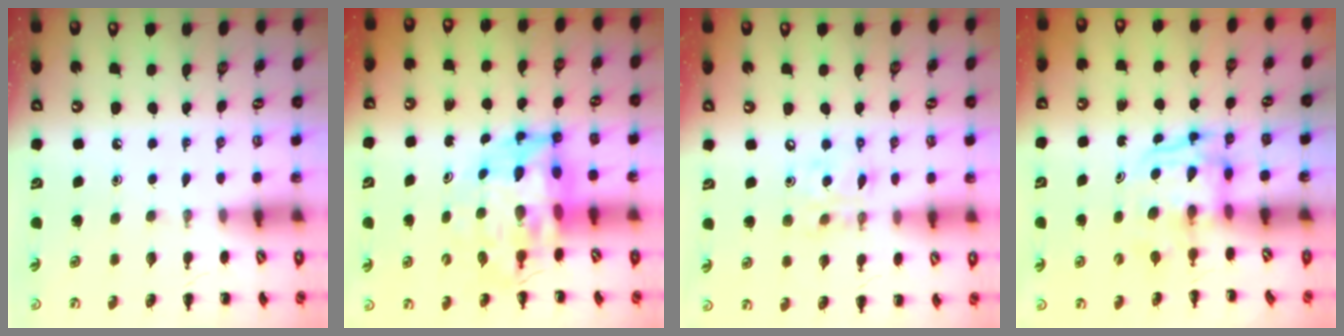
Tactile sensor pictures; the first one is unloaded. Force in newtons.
{"total": 8.8, "press": 8.4, "slide": 2.3}
{"total": 10.8, "press": 10.5, "slide": 2.3}
{"total": 3.8, "press": 3.8, "slide": 0.4}